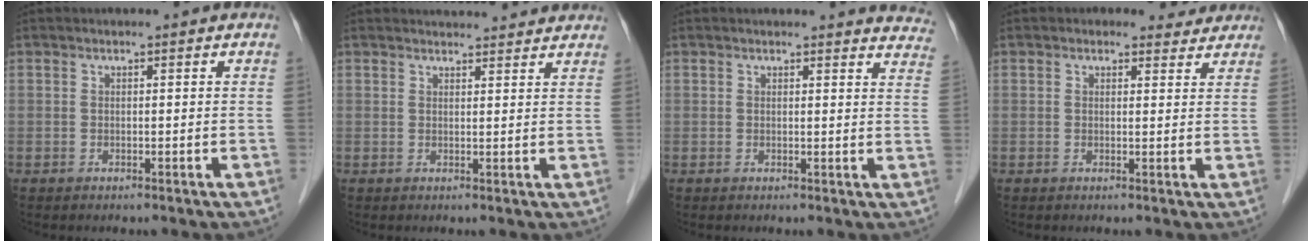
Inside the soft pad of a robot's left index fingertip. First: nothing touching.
{"total": 6.5, "force": [6.3, 1.0, 1.2], "torque": [-0.011, 0.017, 0.065]}
{"total": 9.1, "force": [9.0, 1.1, 0.9], "torque": [0.021, -0.051, 0.059]}
{"total": 2.8, "force": [2.4, 1.5, 0.1], "torque": [0.000, 0.004, 0.020]}